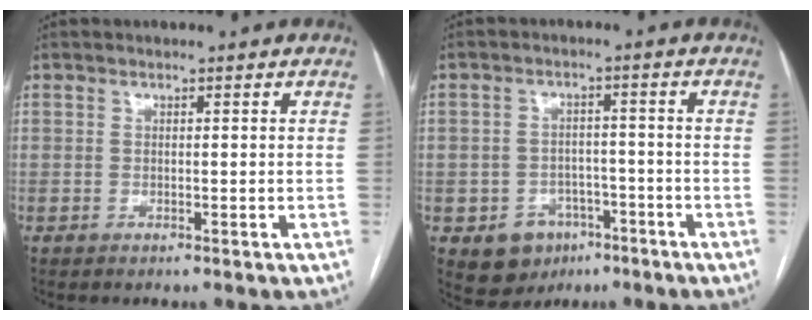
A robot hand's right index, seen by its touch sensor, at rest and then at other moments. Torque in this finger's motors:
{"motor_torque": [-0.09, -0.24, -0.31, -0.13]}